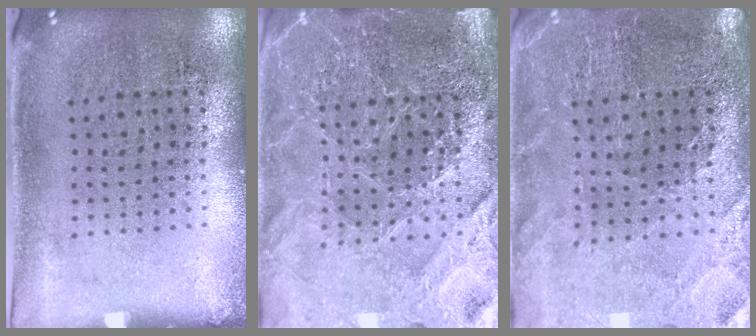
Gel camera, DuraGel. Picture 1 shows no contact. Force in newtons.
{"total": 4.3, "press": 4.1, "slide": 1.5}
{"total": 1.0, "press": 1.0, "slide": 0.1}